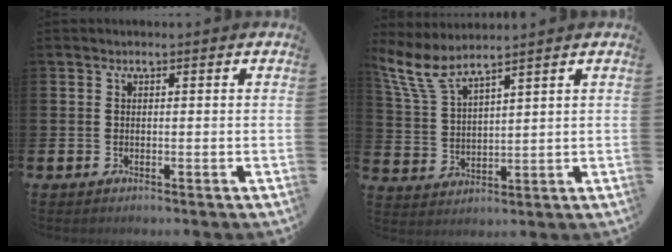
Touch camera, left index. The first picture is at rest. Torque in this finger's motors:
{"motor_torque": [2.14, 0.00, 0.93, 0.21]}